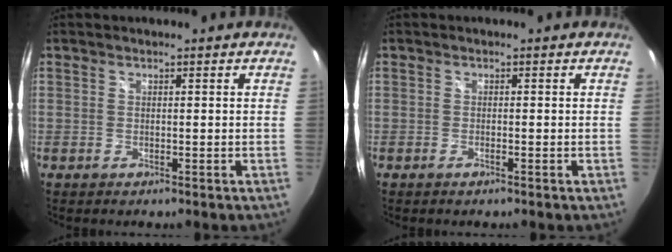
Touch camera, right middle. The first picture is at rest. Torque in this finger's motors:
{"motor_torque": [-0.26, 0.05, 0.03, -0.01]}